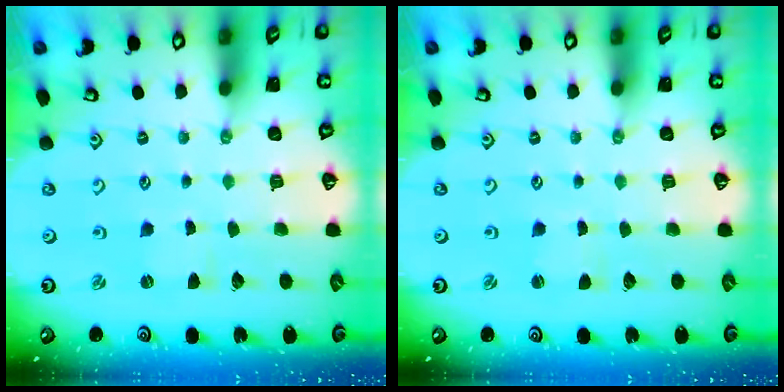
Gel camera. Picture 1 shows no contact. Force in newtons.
{"total": 0.6, "press": 0.6, "slide": 0.0}